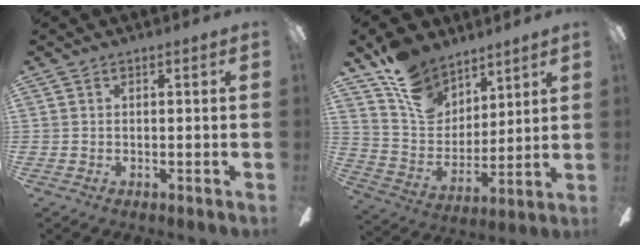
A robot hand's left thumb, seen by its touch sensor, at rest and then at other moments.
{"total": 13.6, "force": [9.9, 8.2, 4.4], "torque": [-0.091, -0.057, 0.193]}